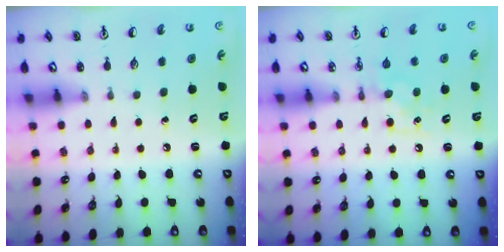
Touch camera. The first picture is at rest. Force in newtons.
{"total": 5.5, "press": 5.4, "slide": 0.8}